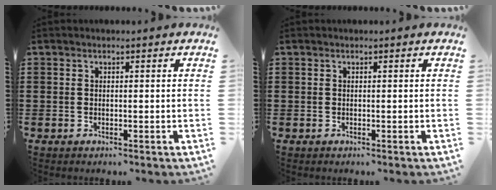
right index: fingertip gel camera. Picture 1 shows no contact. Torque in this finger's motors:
{"motor_torque": [0.15, 0.12, 0.03, 0.00]}